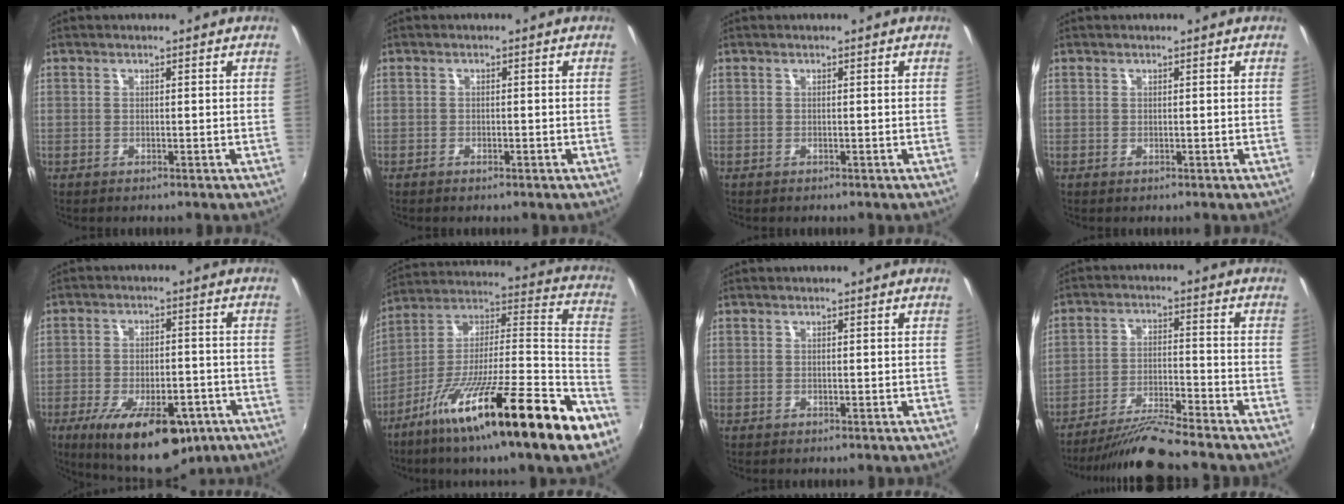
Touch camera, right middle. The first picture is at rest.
{"total": 1.0, "force": [-0.8, 0.4, 0.5], "torque": [-0.010, -0.004, -0.015]}
{"total": 0.0}
{"total": 0.0}
{"total": 17.9, "force": [-10.4, 7.4, 12.5], "torque": [-0.229, -0.034, -0.146]}
{"total": 27.2, "force": [-15.6, 2.3, 22.1], "torque": [-0.314, -0.020, -0.264]}
{"total": 0.0}
{"total": 10.4, "force": [-9.5, -0.8, 4.2], "torque": [-0.094, -0.007, -0.168]}